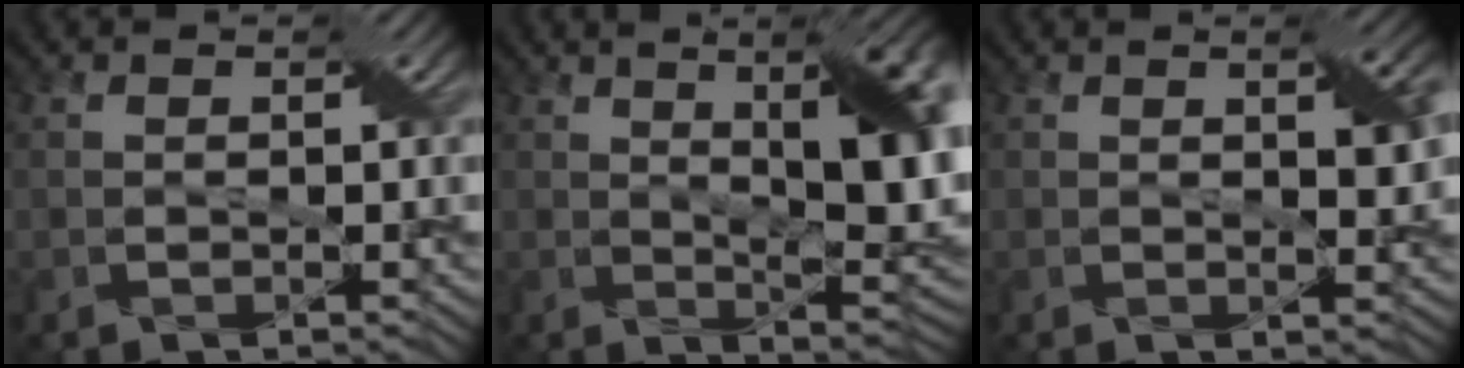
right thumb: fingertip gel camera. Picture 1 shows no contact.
{"total": 15.0, "force": [4.0, 5.1, 13.6], "torque": [-0.183, 0.015, 0.063]}
{"total": 4.5, "force": [1.2, 1.2, 4.1], "torque": [-0.061, 0.002, 0.023]}